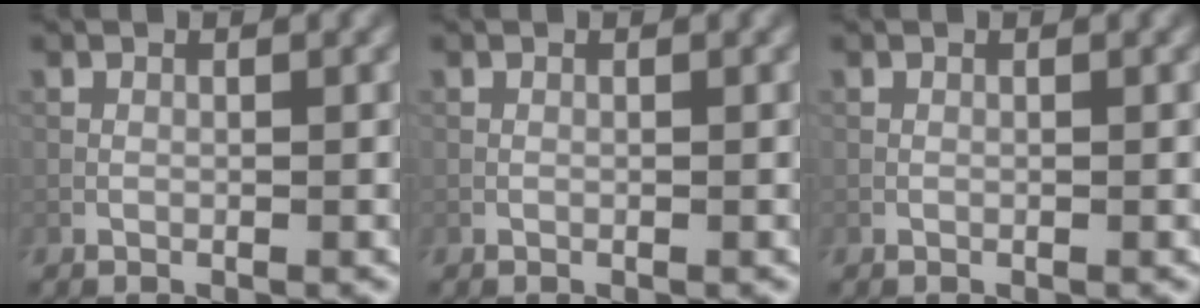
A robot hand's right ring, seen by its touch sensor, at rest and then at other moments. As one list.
[{"total": 0.0}, {"total": 0.0}]